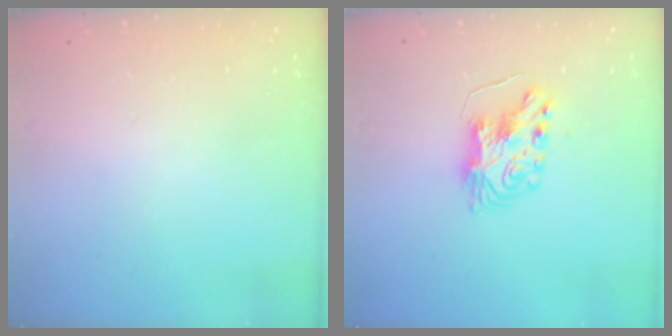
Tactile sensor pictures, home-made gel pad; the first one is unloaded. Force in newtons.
{"total": 8.4, "press": 8.4, "slide": 0.6}